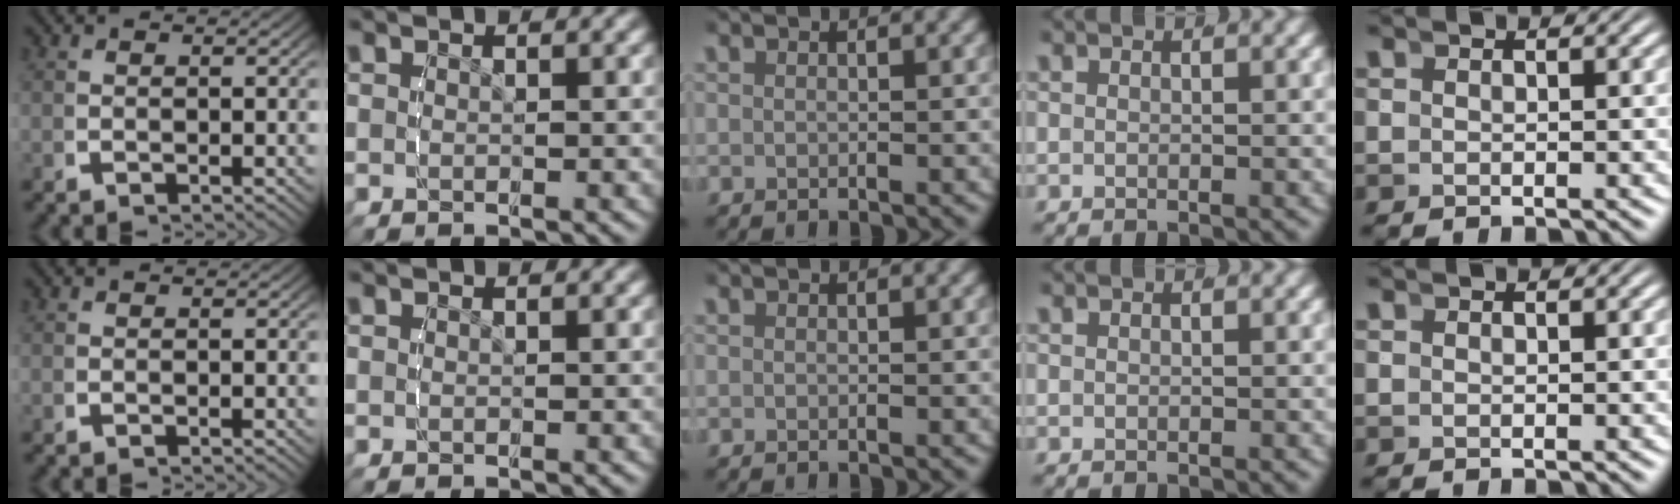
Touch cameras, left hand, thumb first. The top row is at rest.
{}